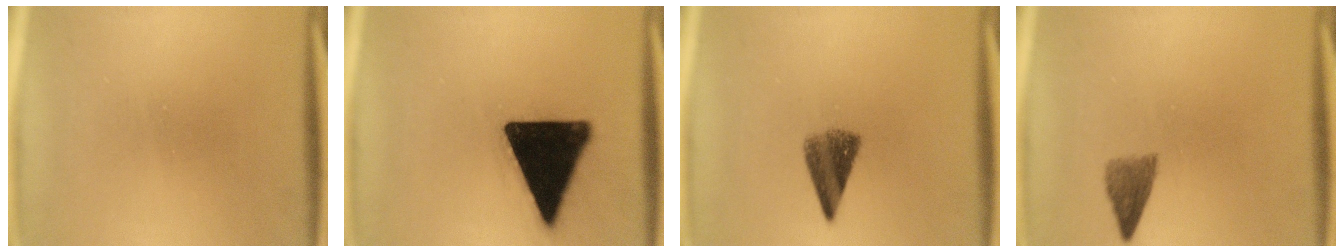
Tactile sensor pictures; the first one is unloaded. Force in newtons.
{"total": 19.8}
{"total": 5.4}
{"total": 3.0}